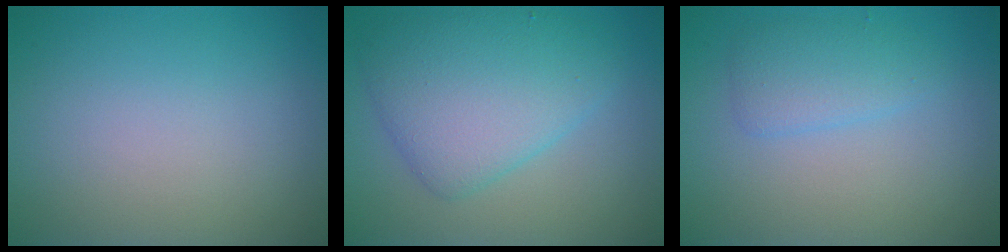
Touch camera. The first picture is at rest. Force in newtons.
{"total": 6.3, "press": 6.3, "slide": 0.1}
{"total": 2.3, "press": 2.3, "slide": 0.2}